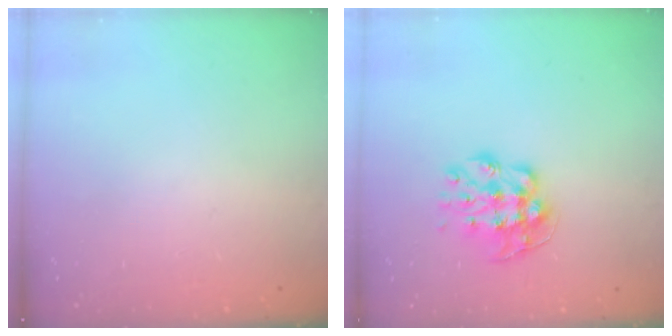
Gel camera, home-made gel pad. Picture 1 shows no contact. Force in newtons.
{"total": 11.0, "press": 10.9, "slide": 0.8}